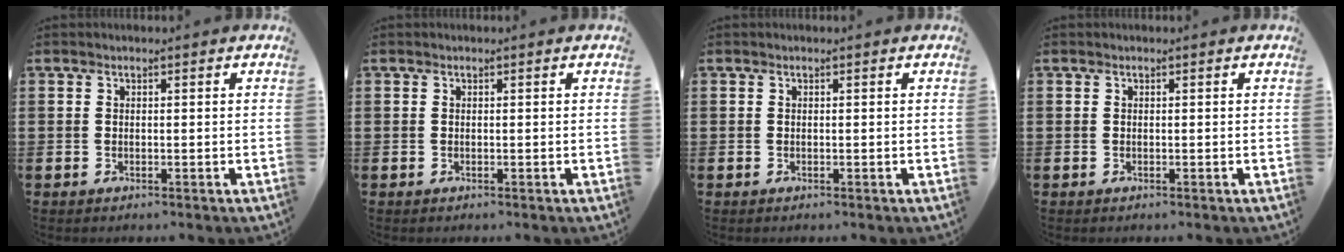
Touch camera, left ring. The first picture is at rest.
{"total": 0.0}
{"total": 0.0}
{"total": 0.0}